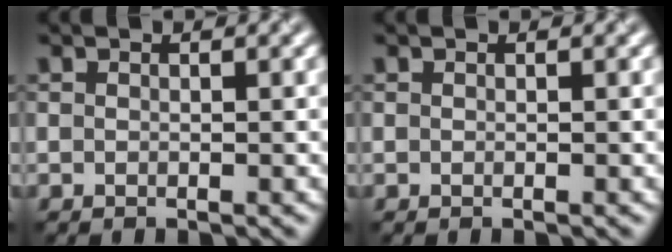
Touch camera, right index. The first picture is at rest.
{"total": 0.0}